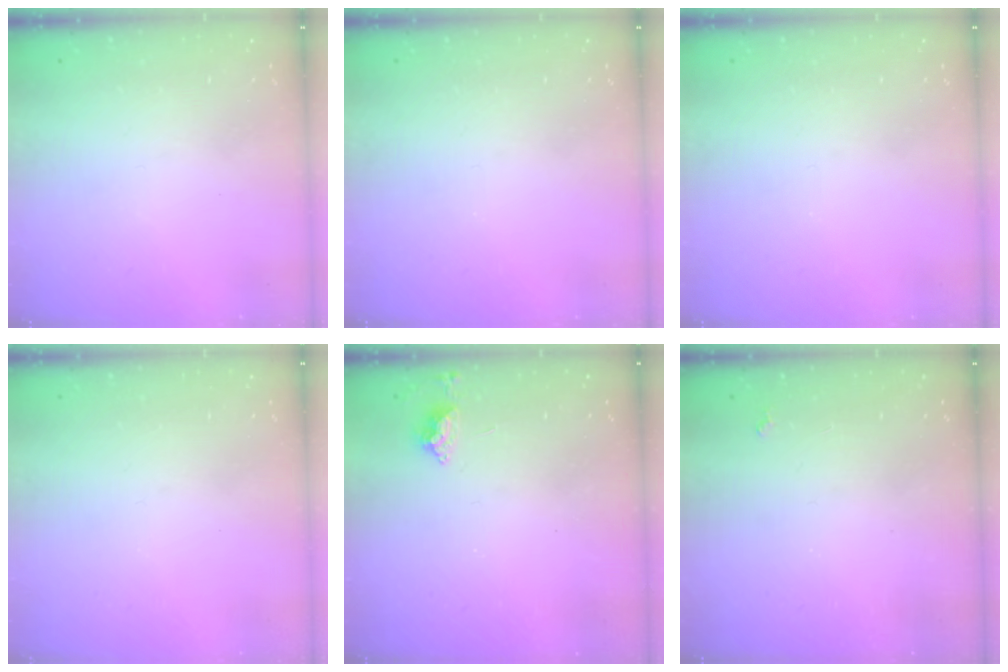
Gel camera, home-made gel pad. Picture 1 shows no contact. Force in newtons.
{"total": 0.0}
{"total": 0.0}
{"total": 0.0}
{"total": 3.7, "press": 3.7, "slide": 0.5}
{"total": 1.9, "press": 1.9, "slide": 0.3}